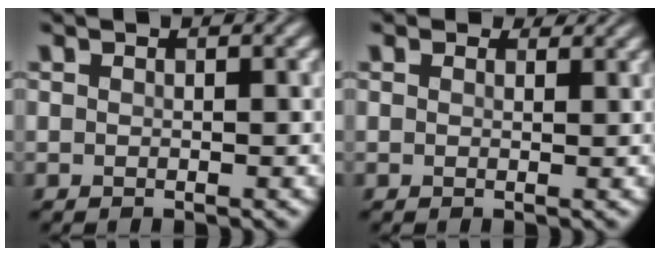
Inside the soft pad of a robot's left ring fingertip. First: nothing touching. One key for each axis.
{"total": 1.3, "fx": 1.1, "fy": 0.6, "fz": 0.4, "tx": -0.009, "ty": -0.006, "tz": 0.008}